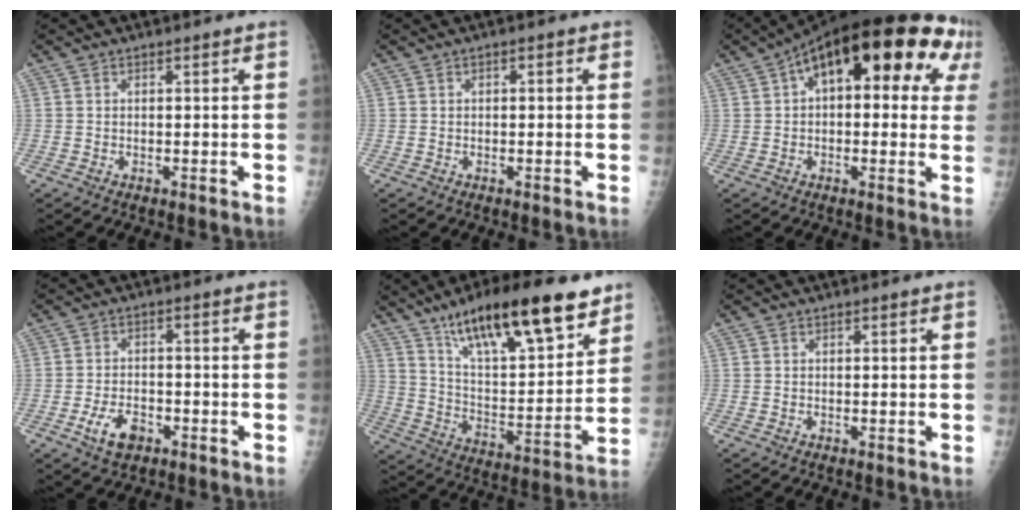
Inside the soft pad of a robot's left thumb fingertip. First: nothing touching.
{"total": 1.2, "force": [0.2, 0.6, 0.9], "torque": [-0.008, 0.003, -0.002]}
{"total": 22.6, "force": [7.7, 10.3, 18.6], "torque": [-0.242, 0.047, 0.101]}
{"total": 6.0, "force": [-3.0, 3.5, 3.8], "torque": [-0.064, 0.017, -0.050]}
{"total": 23.7, "force": [15.6, 7.0, 16.5], "torque": [-0.236, -0.056, 0.260]}
{"total": 0.0}